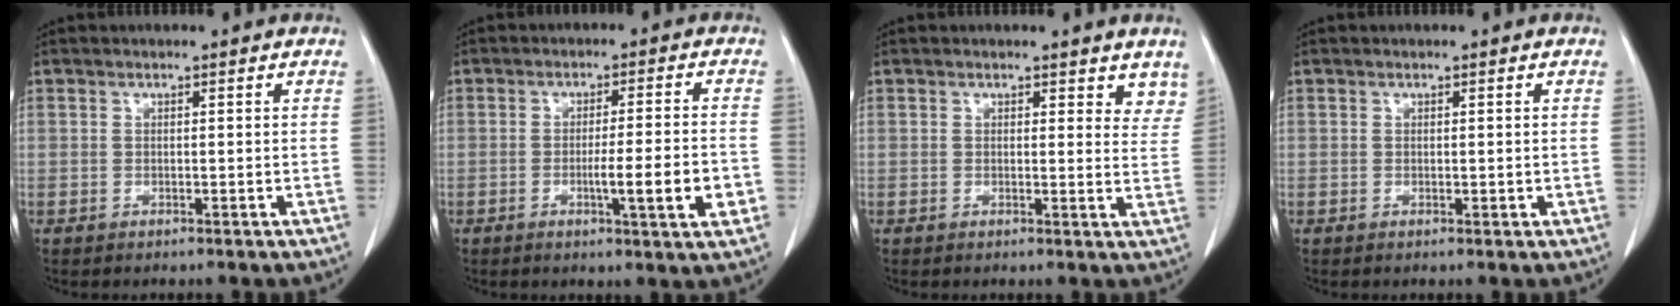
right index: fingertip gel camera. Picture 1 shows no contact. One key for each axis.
{"total": 8.3, "fx": -2.4, "fy": 0.1, "fz": 7.9, "tx": -0.115, "ty": -0.009, "tz": -0.035}
{"total": 4.4, "fx": 3.7, "fy": 1.9, "fz": 1.4, "tx": 0.011, "ty": -0.016, "tz": 0.027}
{"total": 0.8, "fx": 0.0, "fy": 0.4, "fz": 0.7, "tx": -0.009, "ty": -0.003, "tz": 0.002}